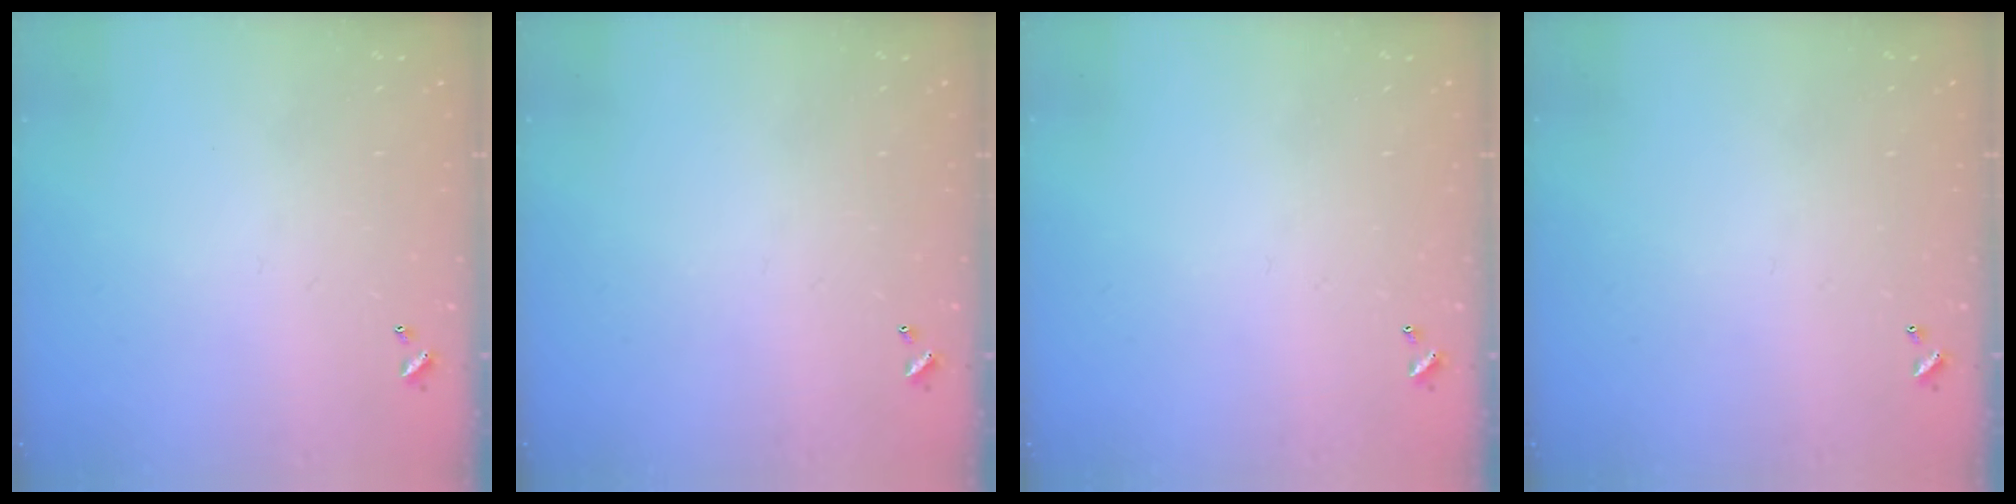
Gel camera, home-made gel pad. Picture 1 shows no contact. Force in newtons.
{"total": 0.0}
{"total": 0.0}
{"total": 0.0}